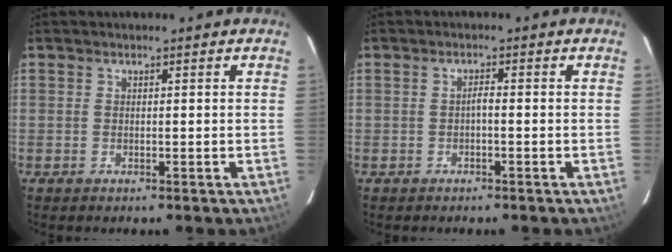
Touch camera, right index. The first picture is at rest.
{"total": 1.0, "force": [-0.5, 0.2, 0.8], "torque": [-0.016, 0.006, -0.010]}